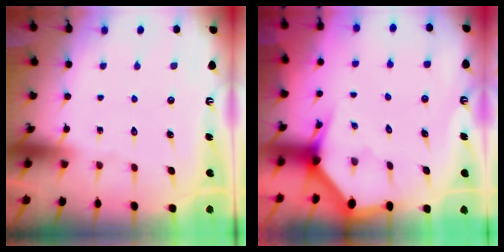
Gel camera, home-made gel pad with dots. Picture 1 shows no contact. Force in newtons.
{"total": 2.8, "press": 2.8, "slide": 0.2}